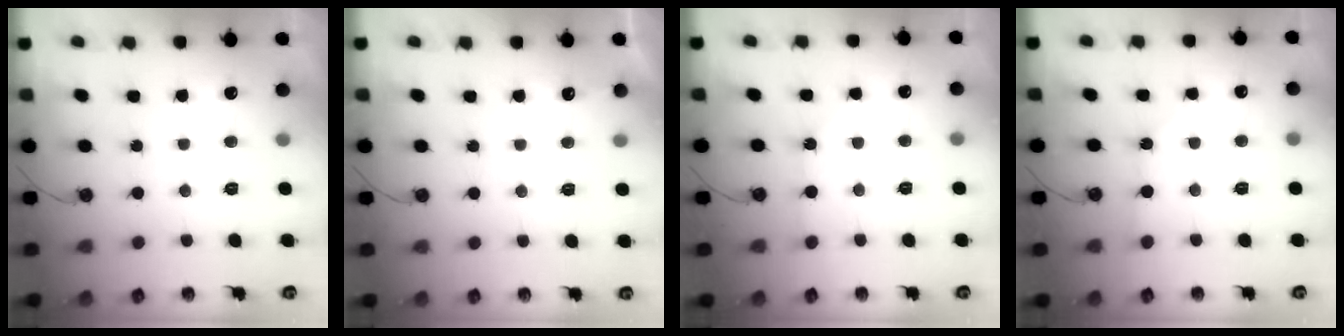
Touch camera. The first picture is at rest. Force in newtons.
{"total": 3.6, "press": 3.6, "slide": 0.5}
{"total": 0.9, "press": 0.9, "slide": 0.1}
{"total": 2.6, "press": 2.6, "slide": 0.3}